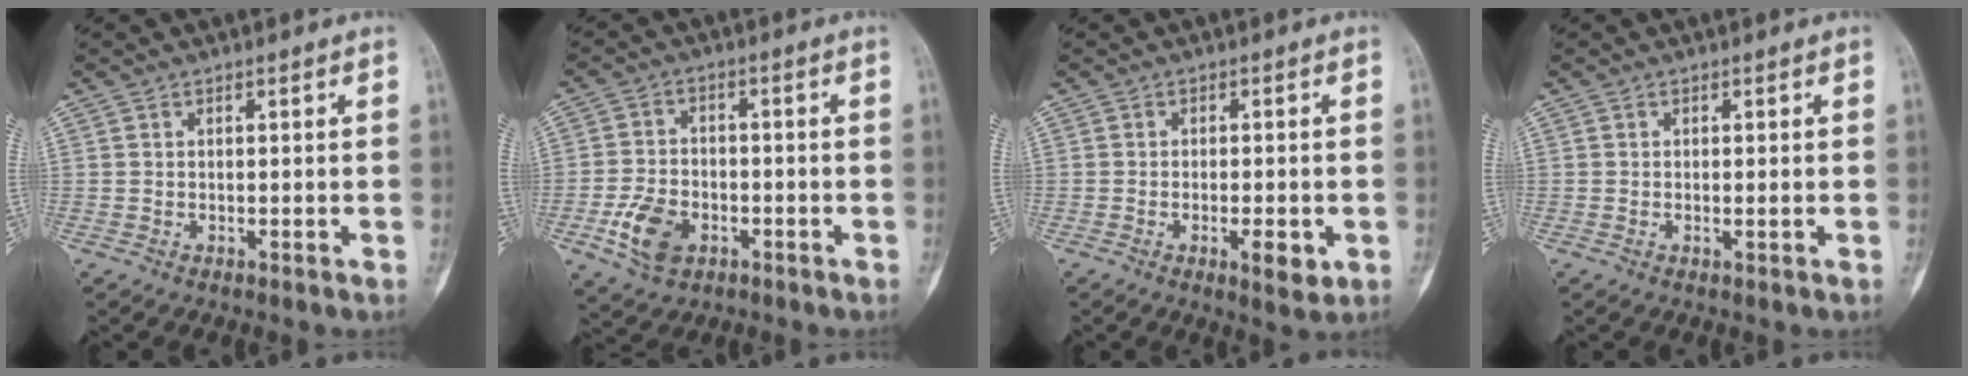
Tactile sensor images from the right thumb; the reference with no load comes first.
{"total": 8.3, "force": [-3.4, 5.4, 5.3], "torque": [-0.095, 0.012, -0.060]}
{"total": 4.9, "force": [-1.6, 1.7, 4.3], "torque": [-0.056, -0.003, -0.018]}
{"total": 0.6, "force": [0.0, 0.1, 0.6], "torque": [-0.010, -0.002, -0.001]}